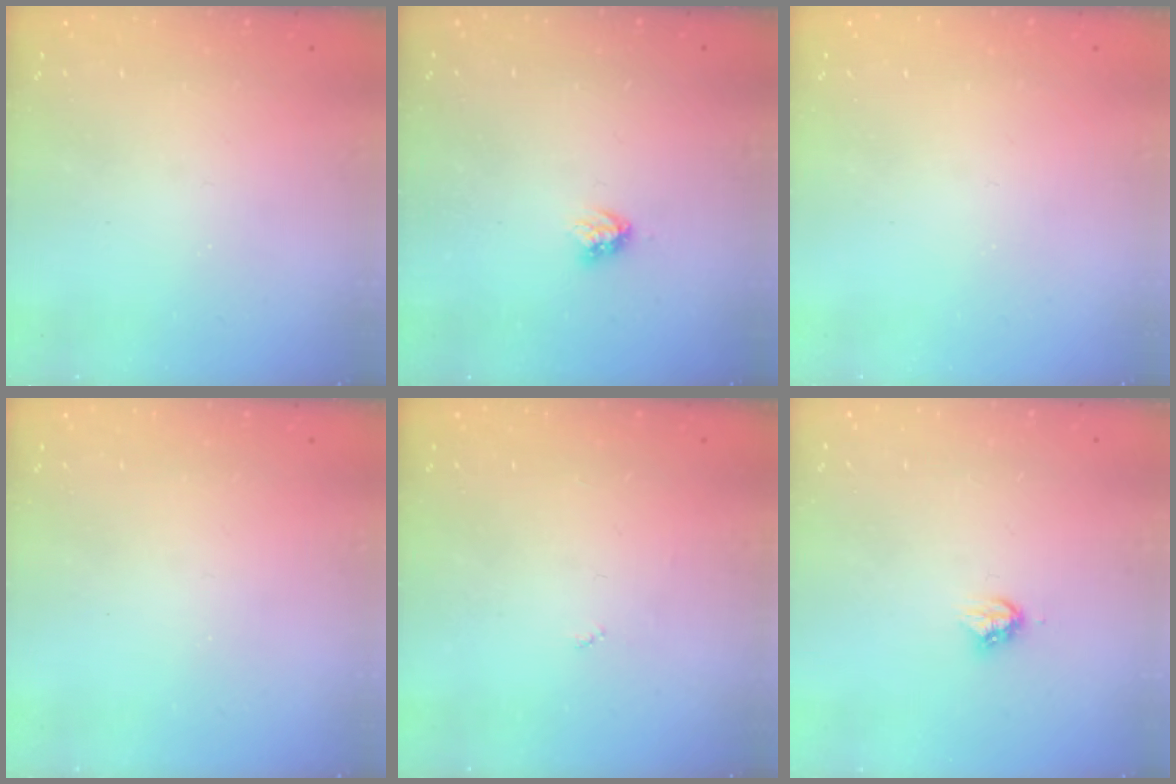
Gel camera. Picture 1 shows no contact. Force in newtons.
{"total": 3.1, "press": 3.1, "slide": 0.3}
{"total": 0.0}
{"total": 0.0}
{"total": 2.7, "press": 2.7, "slide": 0.4}
{"total": 3.9, "press": 3.9, "slide": 0.4}